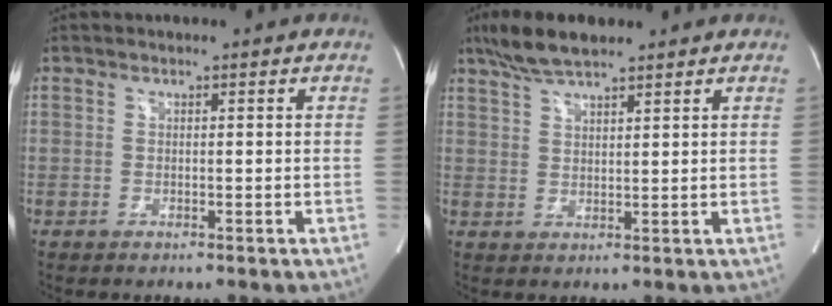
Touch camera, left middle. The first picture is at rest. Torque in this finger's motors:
{"motor_torque": [0.43, -0.31, 0.03, 0.05]}